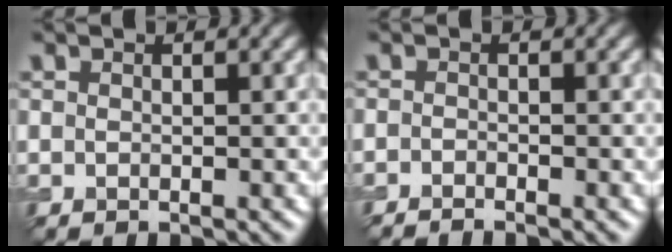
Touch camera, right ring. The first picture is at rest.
{"total": 1.6, "force": [-1.5, 0.1, 0.6], "torque": [-0.013, 0.001, -0.030]}